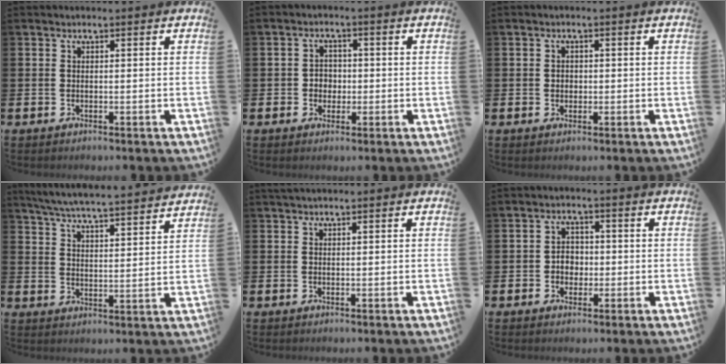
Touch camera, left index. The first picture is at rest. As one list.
[{"total": 2.6, "force": [-0.1, 2.4, 0.9], "torque": [-0.011, 0.005, -0.010]}, {"total": 1.2, "force": [0.2, 1.1, 0.4], "torque": [0.004, 0.004, 0.000]}, {"total": 6.2, "force": [6.0, -0.1, 1.5], "torque": [-0.054, -0.048, 0.104]}, {"total": 1.1, "force": [1.0, 0.0, 0.4], "torque": [-0.002, 0.001, 0.016]}, {"total": 2.9, "force": [-0.3, 2.5, 1.4], "torque": [-0.020, 0.004, -0.013]}]